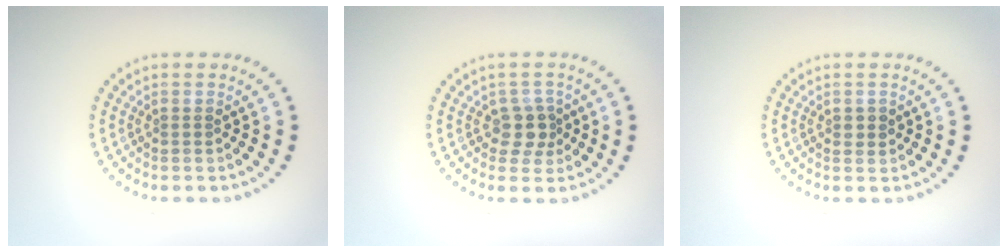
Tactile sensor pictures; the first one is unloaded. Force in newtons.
{"total": 2.3, "press": 2.0, "slide": 1.2}
{"total": 1.1, "press": 1.1, "slide": 0.2}